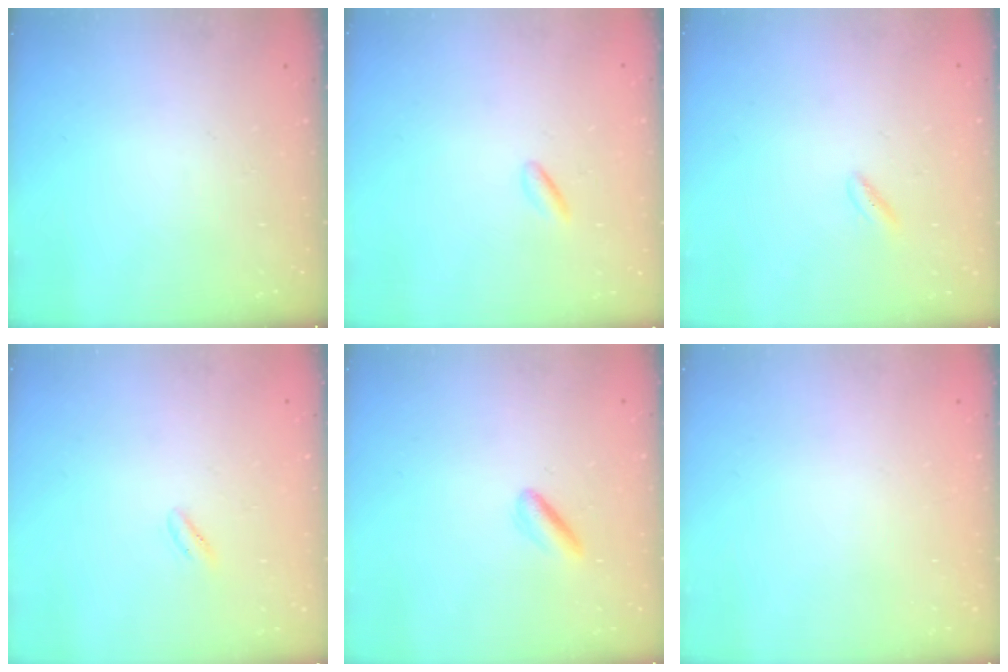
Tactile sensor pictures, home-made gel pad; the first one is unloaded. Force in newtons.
{"total": 0.8, "press": 0.6, "slide": 0.5}
{"total": 1.4, "press": 1.3, "slide": 0.6}
{"total": 0.5, "press": 0.0, "slide": 0.5}
{"total": 2.4, "press": 2.2, "slide": 0.9}
{"total": 2.0, "press": 2.0, "slide": 0.1}